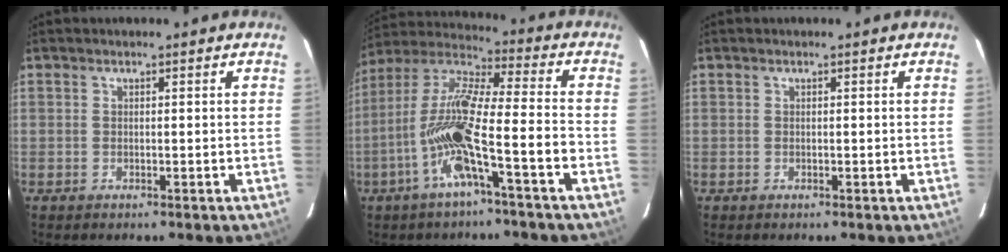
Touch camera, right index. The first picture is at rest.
{"total": 14.2, "force": [-5.2, 0.9, 13.2], "torque": [-0.264, 0.015, -0.100]}
{"total": 0.0}